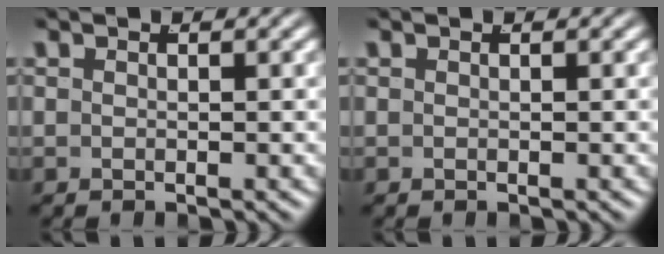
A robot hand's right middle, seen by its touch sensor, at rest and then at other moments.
{"total": 0.0}